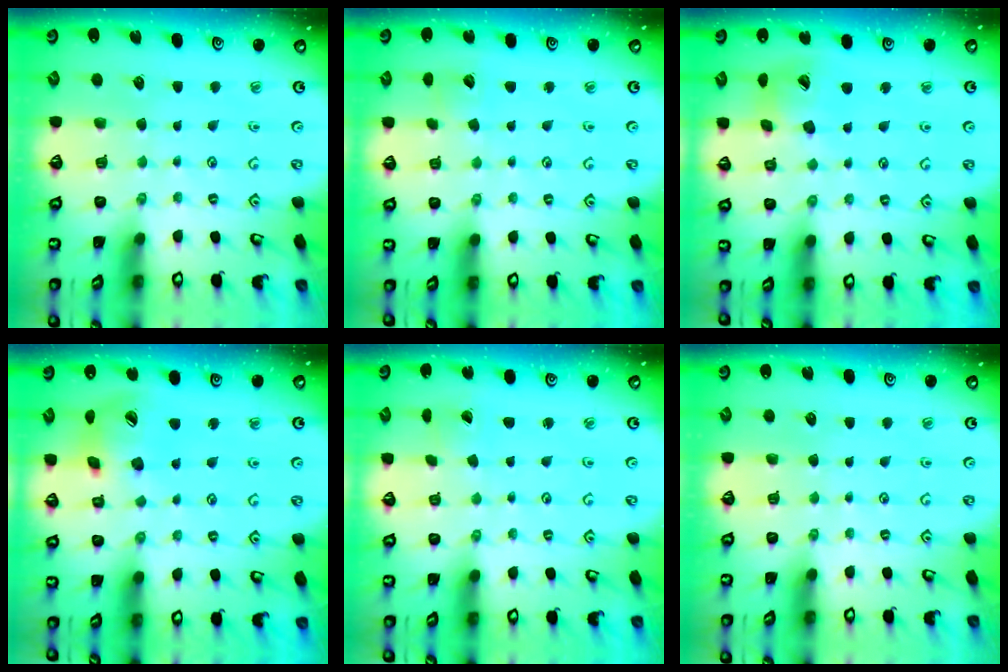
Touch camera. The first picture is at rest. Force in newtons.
{"total": 3.5, "press": 3.5, "slide": 0.4}
{"total": 12.7, "press": 12.6, "slide": 1.5}
{"total": 13.9, "press": 13.8, "slide": 1.9}
{"total": 1.9, "press": 1.9, "slide": 0.2}
{"total": 0.0}